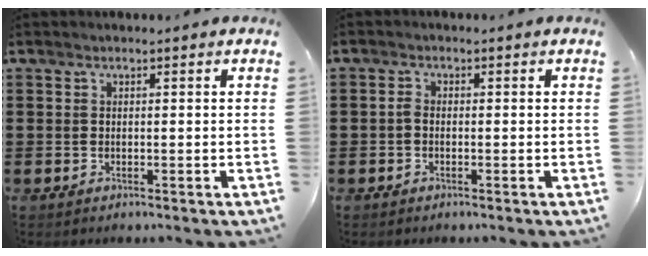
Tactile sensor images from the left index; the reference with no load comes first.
{"total": 1.0, "force": [-0.5, 0.5, 0.7], "torque": [-0.022, -0.003, -0.012]}